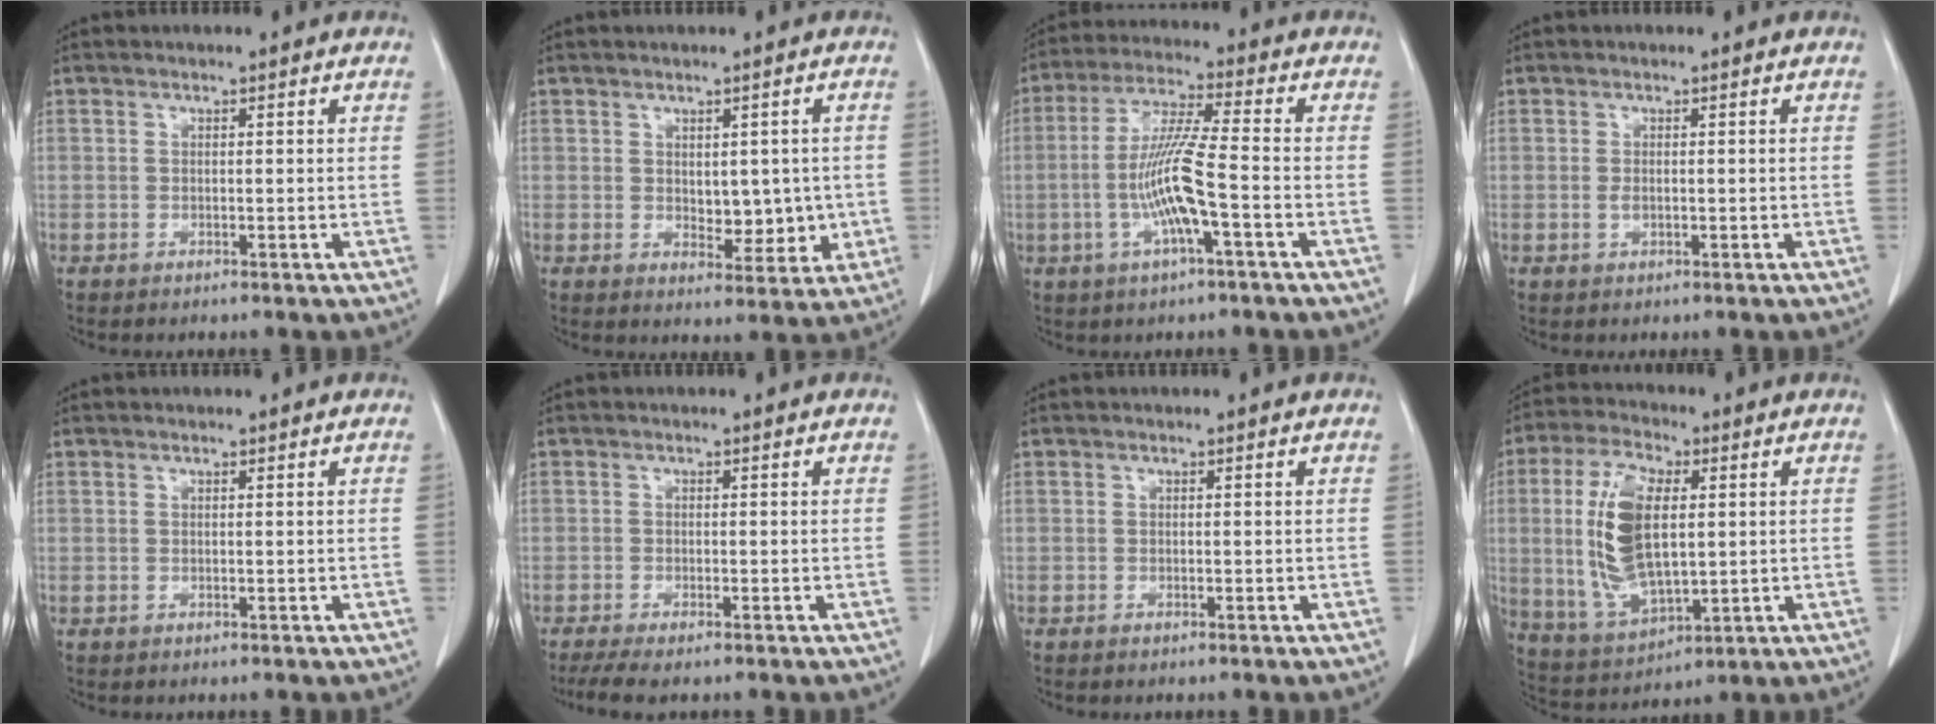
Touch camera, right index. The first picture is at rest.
{"total": 6.6, "force": [-0.1, 3.6, 5.5], "torque": [-0.064, 0.004, 0.013]}
{"total": 10.4, "force": [-2.5, 0.5, 10.0], "torque": [-0.201, 0.001, -0.050]}
{"total": 1.3, "force": [-0.2, 0.7, 1.0], "torque": [-0.022, 0.002, 0.000]}
{"total": 0.0}
{"total": 4.4, "force": [-2.8, 1.2, 3.2], "torque": [-0.065, -0.007, -0.045]}
{"total": 0.5, "force": [-0.2, 0.2, 0.4], "torque": [-0.012, -0.001, -0.003]}
{"total": 14.6, "force": [1.3, 6.0, 13.2], "torque": [-0.285, 0.002, 0.032]}